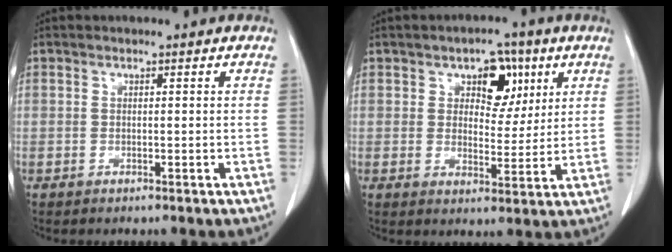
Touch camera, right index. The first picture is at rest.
{"total": 7.0, "force": [3.2, 4.2, 4.6], "torque": [-0.060, 0.011, 0.048]}